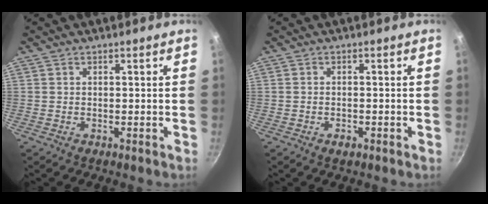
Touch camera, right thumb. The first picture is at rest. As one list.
[{"total": 1.4, "force": [-0.8, 0.7, 0.9], "torque": [-0.019, 0.002, -0.014]}]